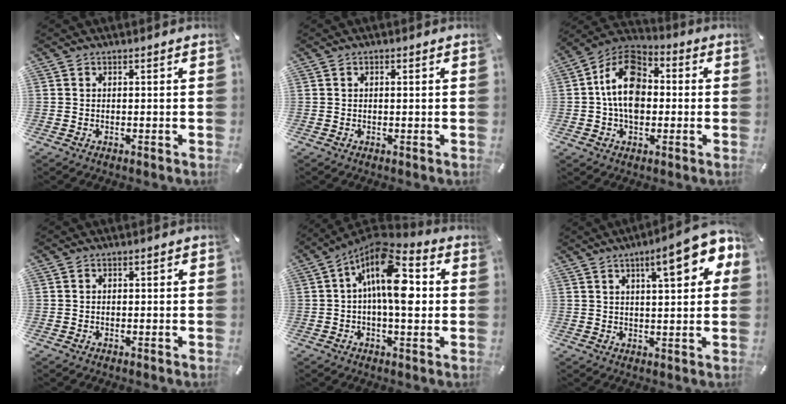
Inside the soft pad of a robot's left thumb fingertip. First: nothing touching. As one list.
[{"total": 0.6, "force": [0.1, 0.2, 0.6], "torque": [-0.011, 0.001, 0.001]}, {"total": 13.7, "force": [-0.5, 9.8, 9.6], "torque": [-0.192, 0.013, -0.012]}, {"total": 1.1, "force": [-0.7, 0.6, 0.5], "torque": [-0.011, 0.003, -0.016]}, {"total": 15.7, "force": [1.8, 7.2, 13.8], "torque": [-0.243, -0.020, 0.025]}, {"total": 12.7, "force": [6.1, 3.8, 10.4], "torque": [-0.148, -0.020, 0.095]}]